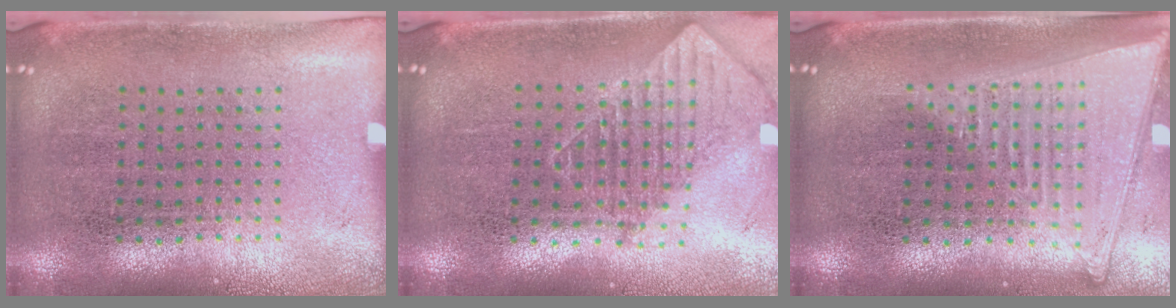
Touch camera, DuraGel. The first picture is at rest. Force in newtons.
{"total": 1.2, "press": 1.1, "slide": 0.6}
{"total": 1.8, "press": 1.6, "slide": 0.7}